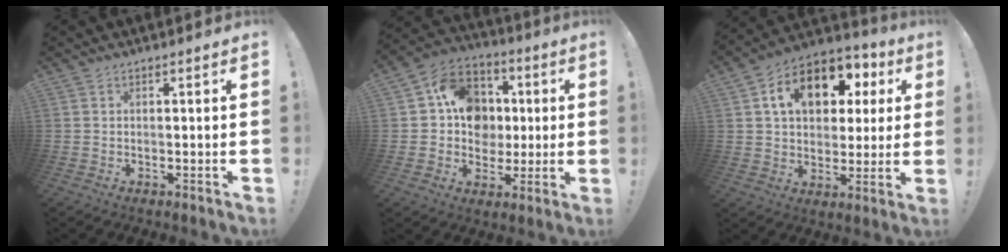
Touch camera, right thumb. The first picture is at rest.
{"total": 15.3, "force": [1.0, 13.4, 7.3], "torque": [-0.100, 0.014, 0.033]}
{"total": 16.2, "force": [6.3, 10.7, 10.5], "torque": [-0.158, -0.018, 0.111]}